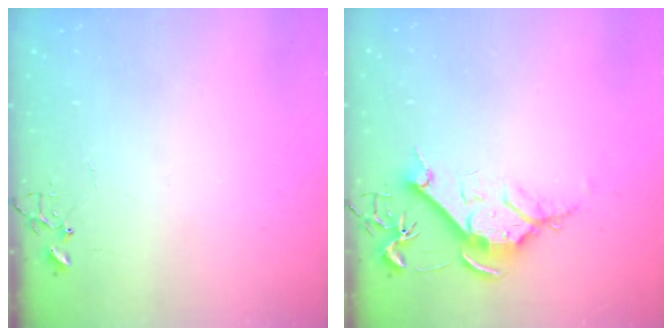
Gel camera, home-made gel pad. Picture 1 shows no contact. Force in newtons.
{"total": 10.1, "press": 10.1, "slide": 0.6}